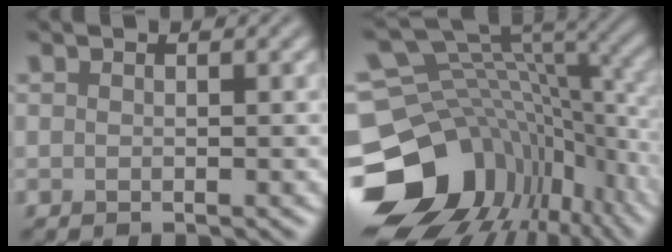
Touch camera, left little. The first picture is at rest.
{"total": 15.2, "force": [-4.3, 11.2, 9.4], "torque": [-0.203, -0.014, -0.060]}